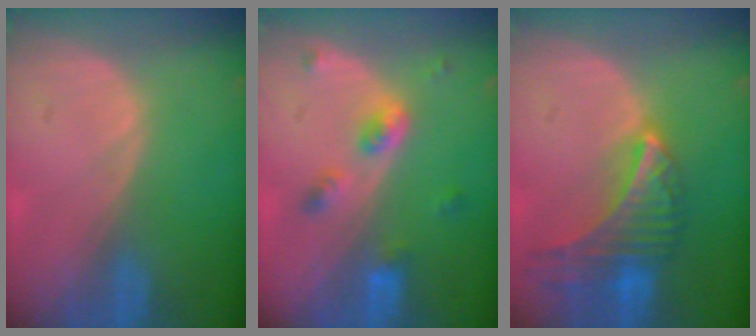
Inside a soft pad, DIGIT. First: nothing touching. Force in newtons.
{"total": 4.6, "press": 4.4, "slide": 1.4}
{"total": 9.2, "press": 8.1, "slide": 4.3}